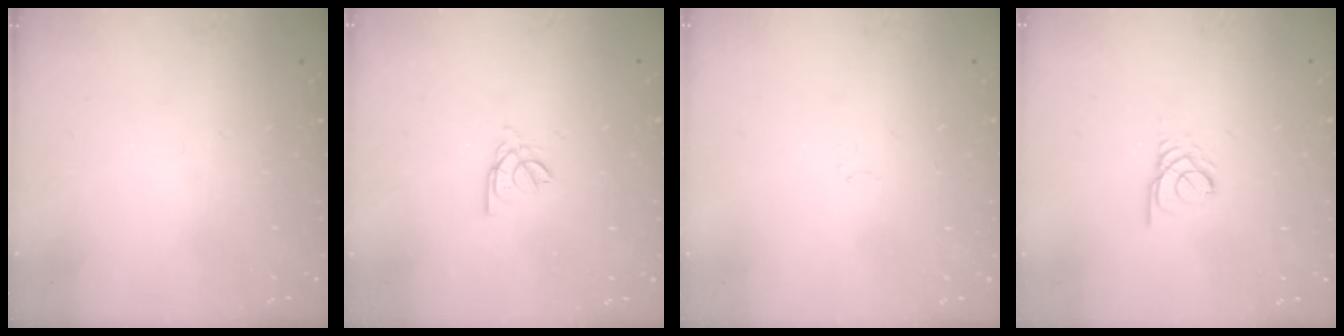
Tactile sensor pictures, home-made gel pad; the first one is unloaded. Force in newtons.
{"total": 2.2, "press": 2.1, "slide": 0.6}
{"total": 0.0}
{"total": 2.5, "press": 2.5, "slide": 0.2}